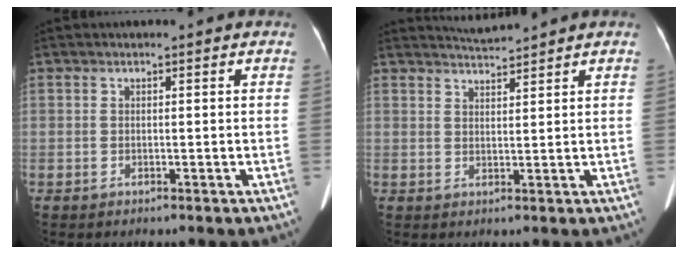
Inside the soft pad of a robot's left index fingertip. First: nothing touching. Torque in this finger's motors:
{"motor_torque": [0.16, -0.31, -0.02, 0.00]}